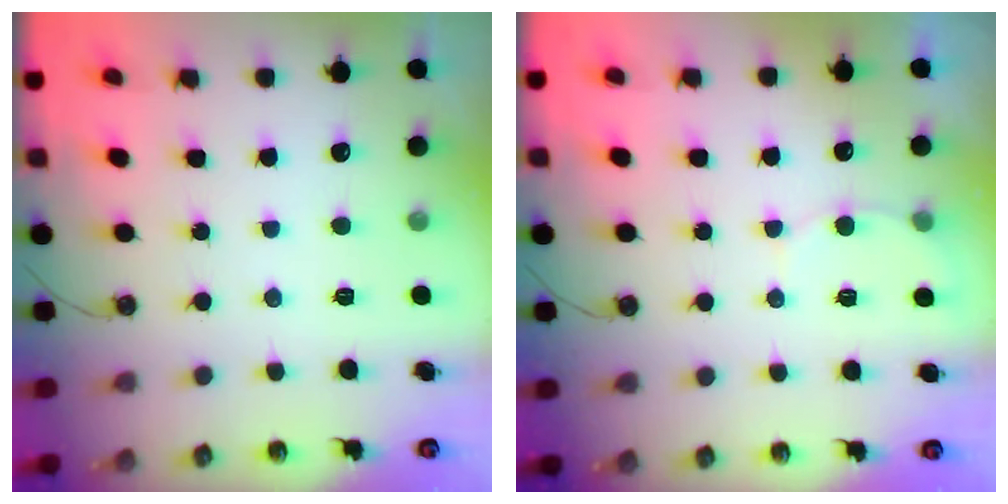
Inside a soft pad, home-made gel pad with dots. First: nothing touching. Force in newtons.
{"total": 5.0, "press": 5.0, "slide": 0.5}